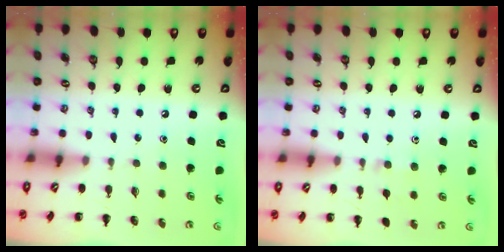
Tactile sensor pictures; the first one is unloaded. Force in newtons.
{"total": 5.1, "press": 4.9, "slide": 1.6}